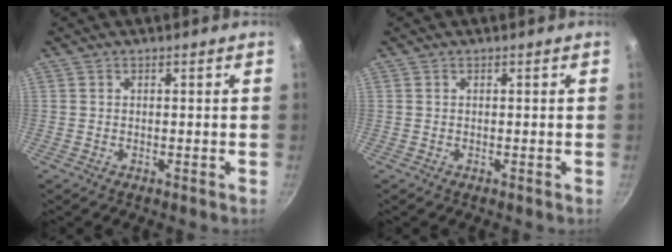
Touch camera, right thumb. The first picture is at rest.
{"total": 0.0}